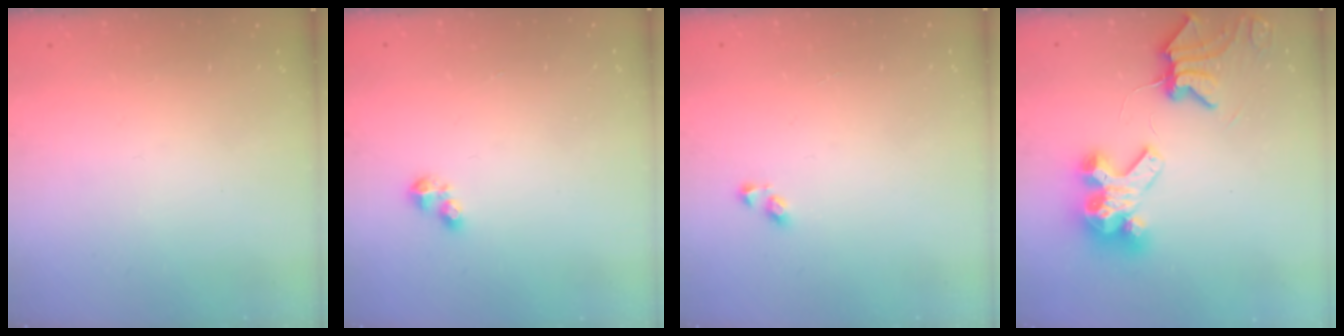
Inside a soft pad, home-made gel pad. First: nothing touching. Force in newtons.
{"total": 2.8, "press": 2.8, "slide": 0.4}
{"total": 2.9, "press": 2.9, "slide": 0.3}
{"total": 8.9, "press": 8.8, "slide": 1.1}